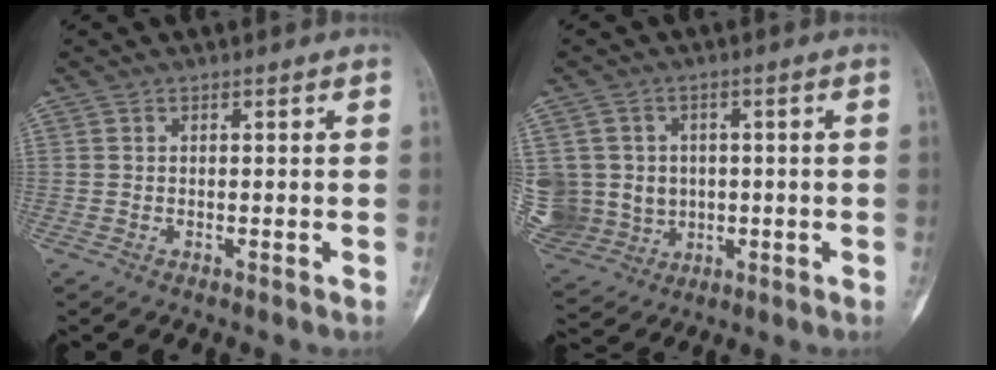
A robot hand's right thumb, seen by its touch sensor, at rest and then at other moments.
{"total": 13.8, "force": [-0.1, 12.9, 5.0], "torque": [-0.108, 0.022, 0.024]}